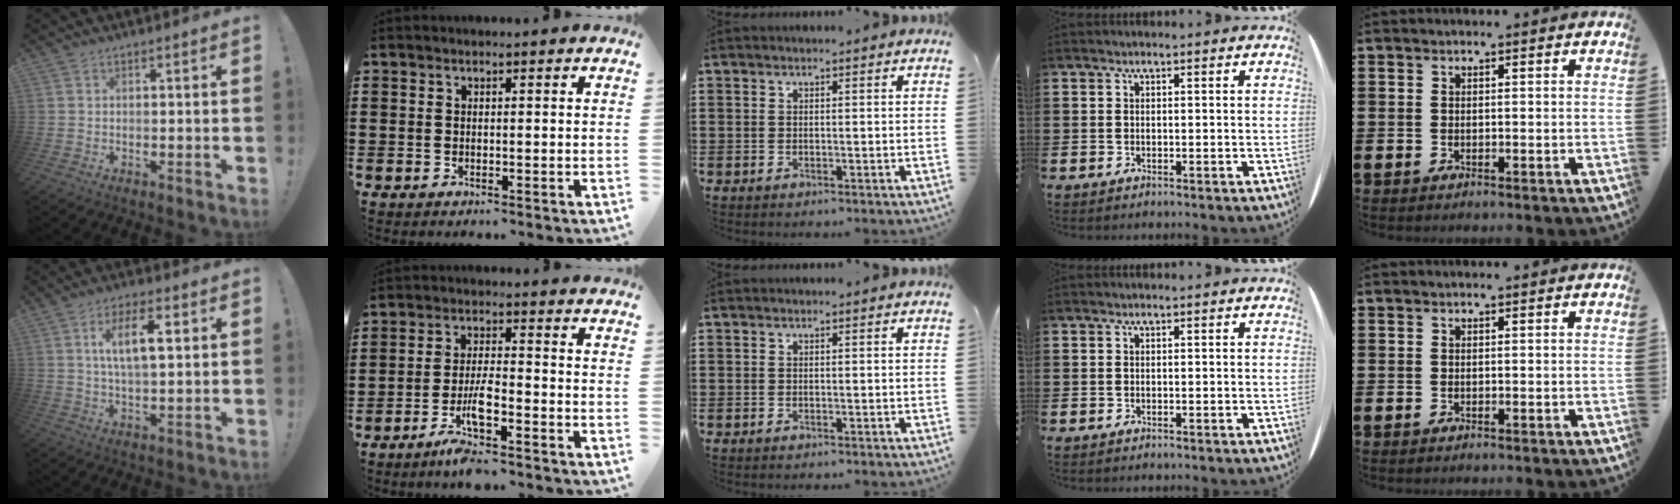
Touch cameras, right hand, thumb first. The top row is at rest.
{"thumb": {"total": 10.0, "force": [2.5, 3.8, 8.9], "torque": [-0.153, 0.009, 0.040]}, "index": {"total": 5.8, "force": [-3.8, 1.1, 4.3], "torque": [-0.100, -0.009, -0.076]}}